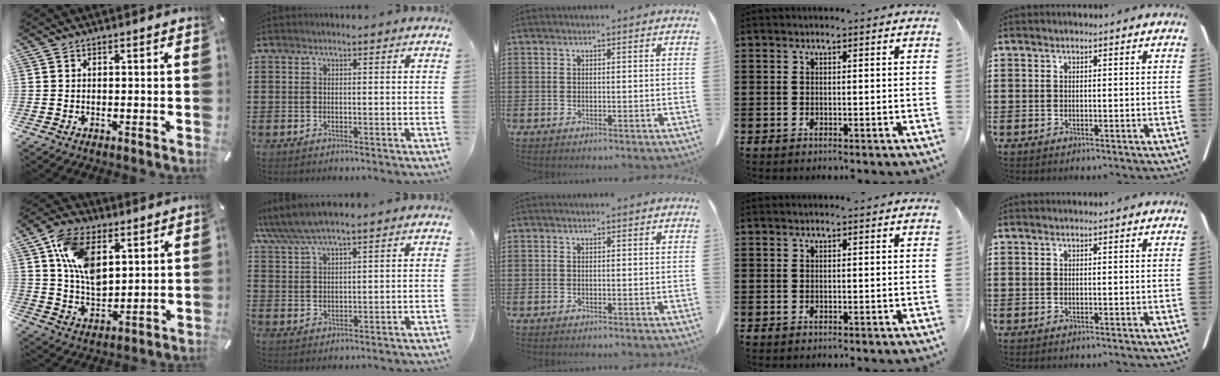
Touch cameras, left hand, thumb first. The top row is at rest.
{"thumb": {"total": 13.0, "force": [5.0, 8.2, 8.8], "torque": [-0.184, -0.006, 0.092]}, "index": {"total": 4.7, "force": [4.0, 0.8, 2.4], "torque": [-0.059, -0.007, 0.072]}}